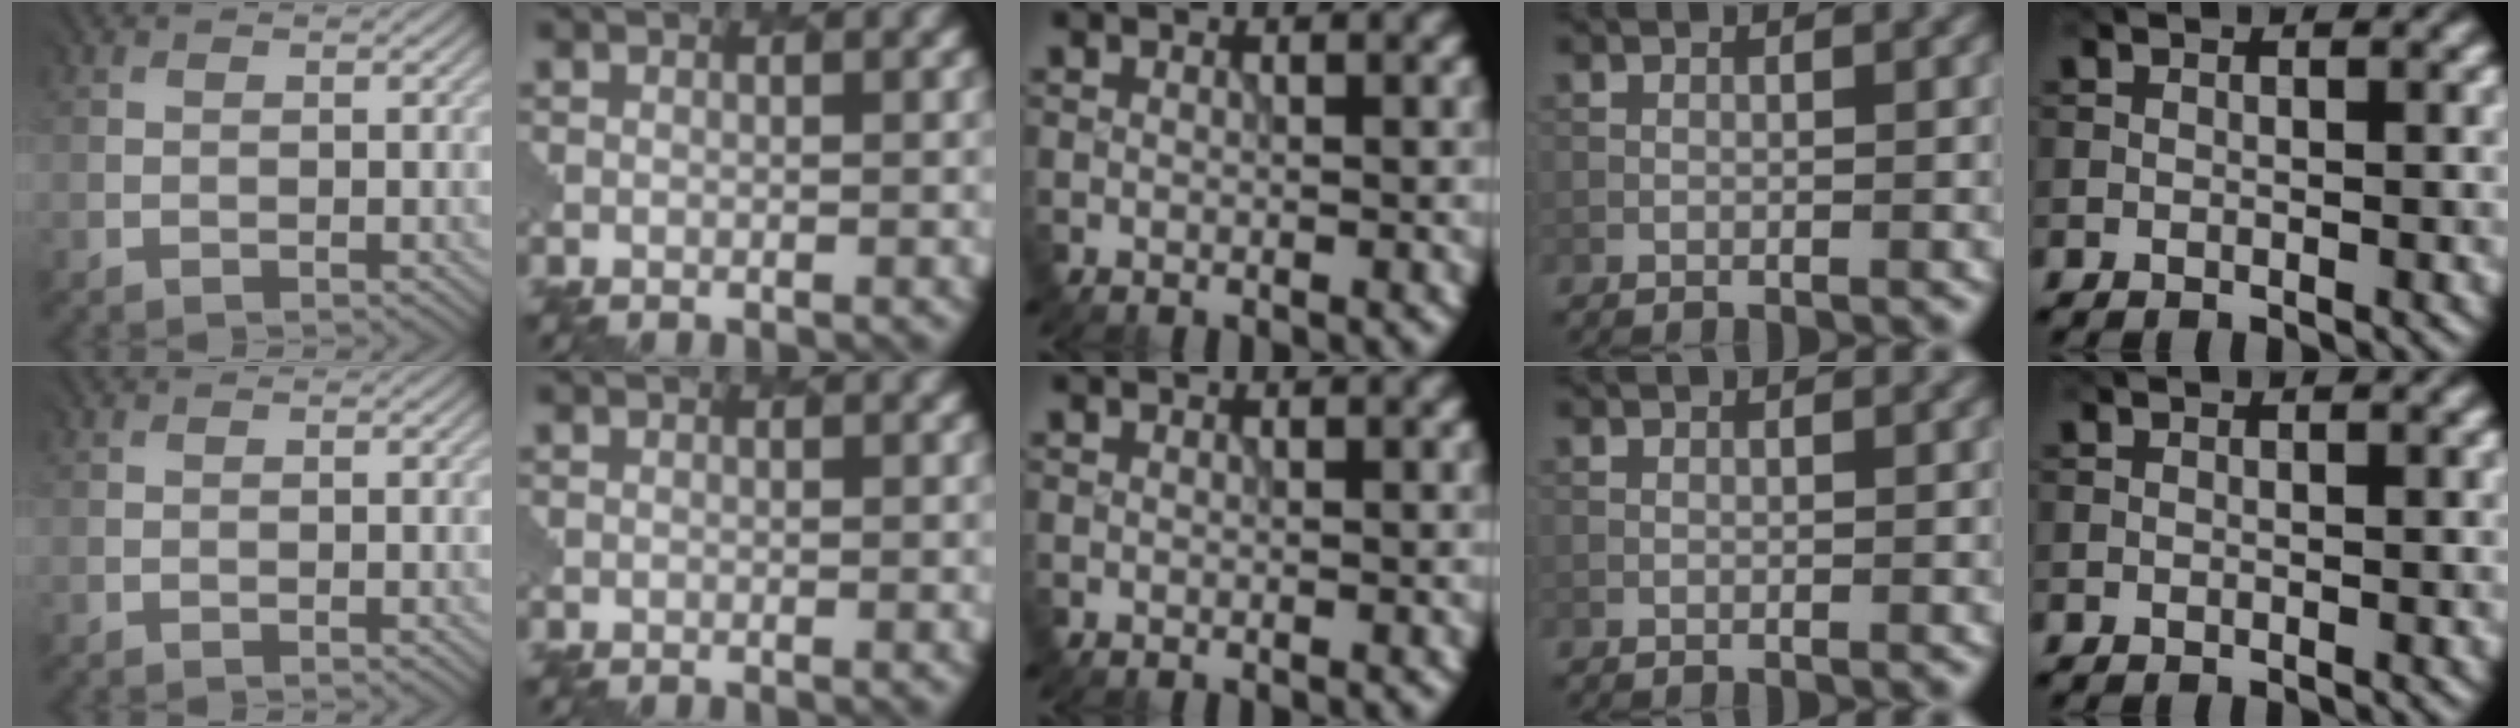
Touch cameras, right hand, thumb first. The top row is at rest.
{}